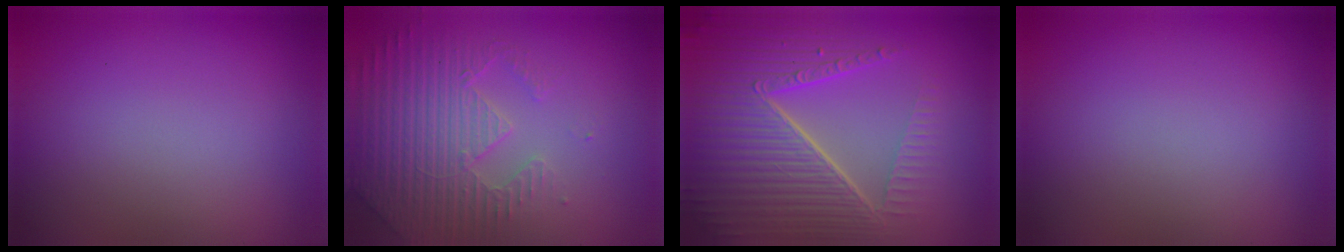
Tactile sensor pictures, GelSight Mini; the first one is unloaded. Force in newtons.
{"total": 4.7, "press": 4.4, "slide": 1.4}
{"total": 9.6, "press": 6.2, "slide": 7.3}
{"total": 0.0}